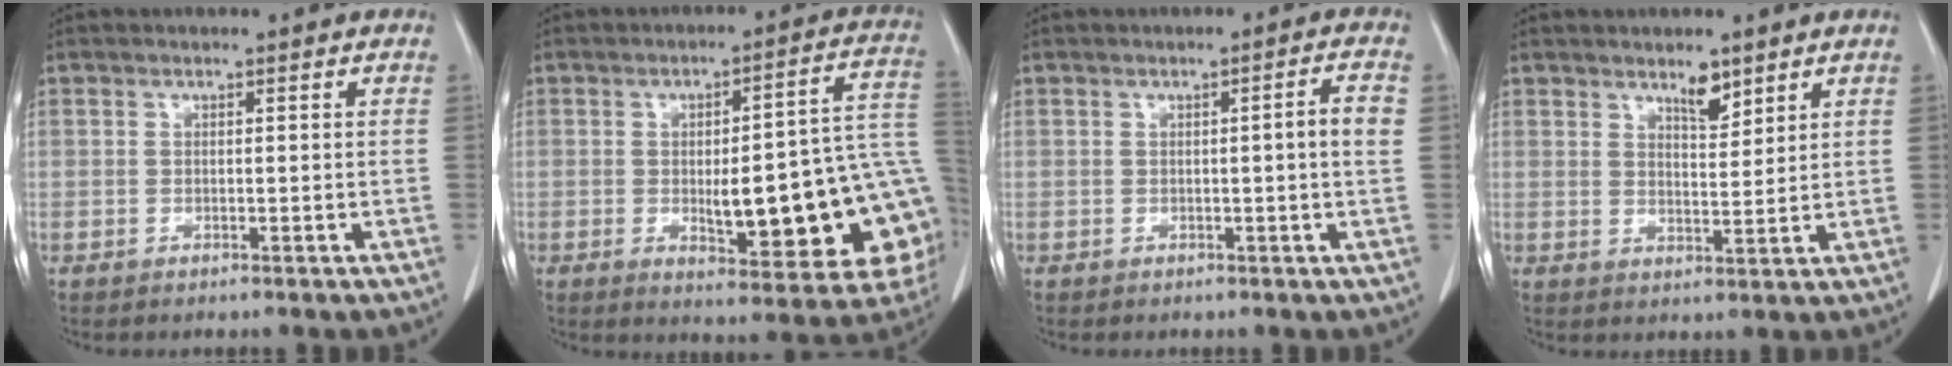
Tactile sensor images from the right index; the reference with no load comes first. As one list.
[{"total": 20.8, "force": [-3.1, 5.1, 20.0], "torque": [-0.179, 0.029, -0.021]}, {"total": 3.2, "force": [0.1, -0.3, 3.2], "torque": [-0.044, 0.002, 0.000]}, {"total": 3.7, "force": [2.8, 1.2, 2.1], "torque": [-0.036, -0.005, 0.049]}]